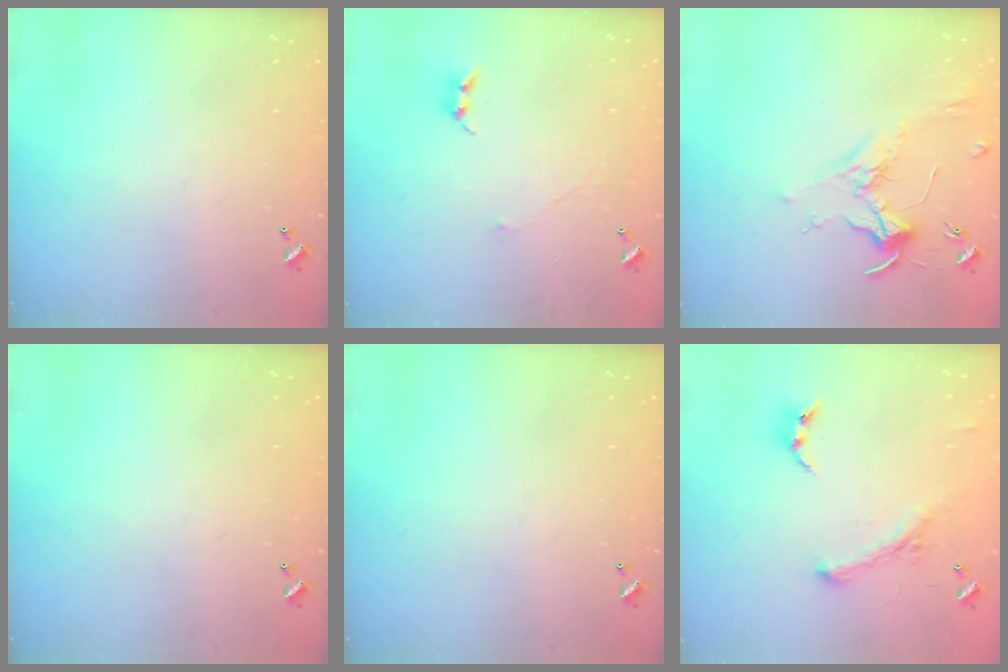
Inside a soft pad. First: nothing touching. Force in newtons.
{"total": 1.5, "press": 1.4, "slide": 0.2}
{"total": 1.9, "press": 1.8, "slide": 0.8}
{"total": 0.0}
{"total": 0.0}
{"total": 0.9, "press": 0.9, "slide": 0.2}